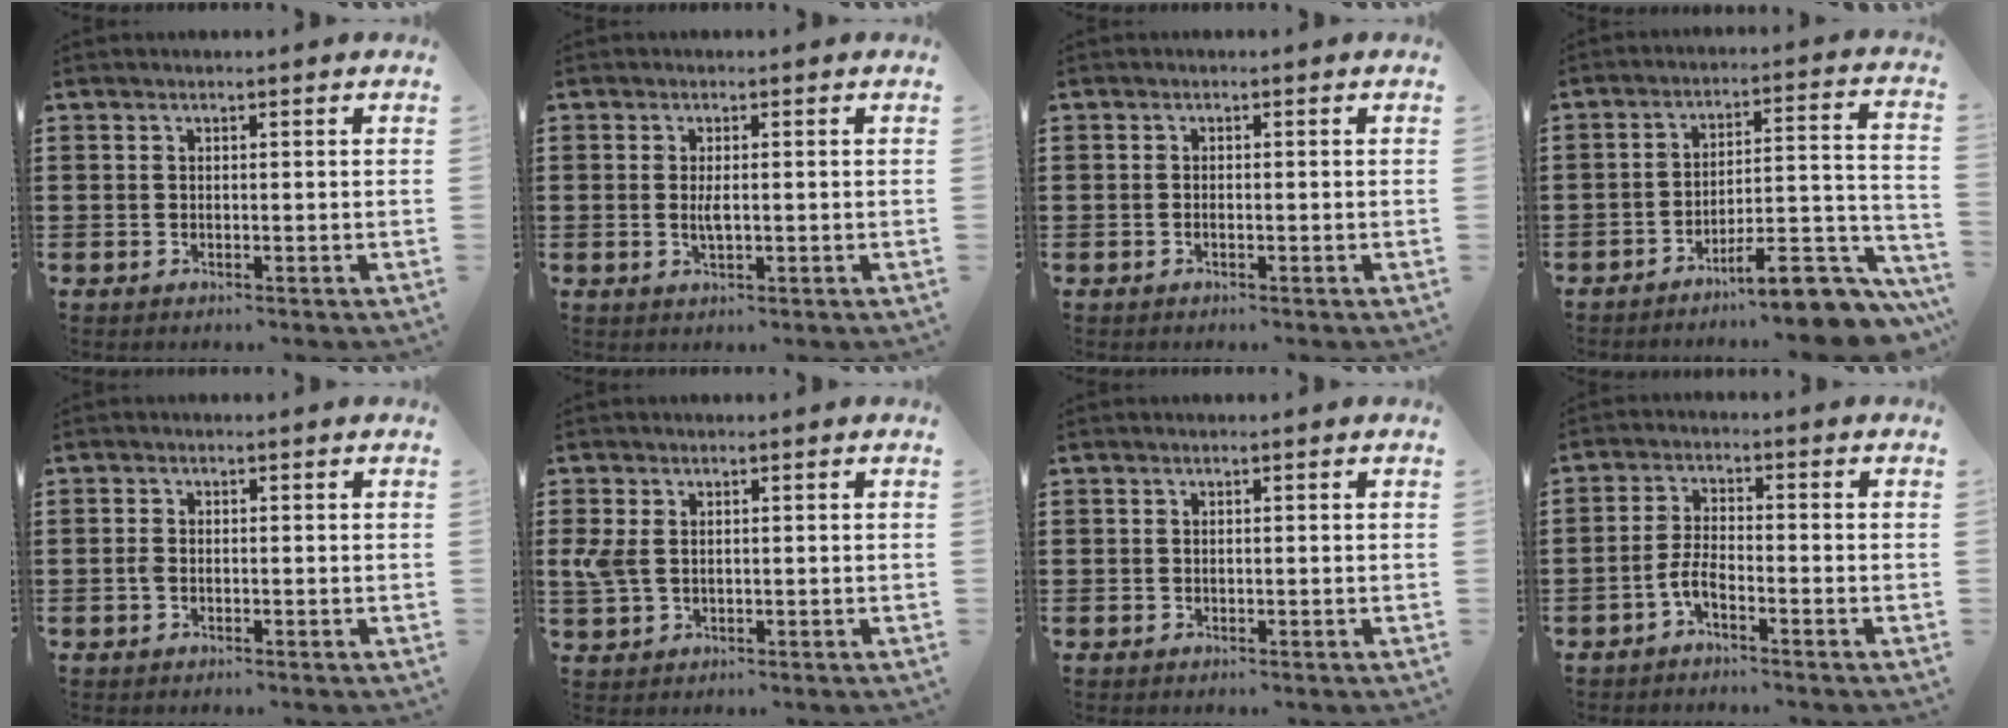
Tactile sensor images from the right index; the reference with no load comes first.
{"total": 2.2, "force": [0.0, 0.6, 2.1], "torque": [-0.047, -0.006, -0.003]}
{"total": 0.6, "force": [-0.4, -0.1, 0.4], "torque": [-0.010, -0.007, -0.006]}
{"total": 10.7, "force": [-8.8, 1.7, 5.9], "torque": [-0.075, 0.024, -0.161]}
{"total": 1.0, "force": [-0.4, 0.6, 0.8], "torque": [-0.023, -0.003, -0.011]}
{"total": 3.0, "force": [0.5, 1.9, 2.4], "torque": [-0.073, -0.004, 0.002]}
{"total": 0.0}
{"total": 3.5, "force": [-2.2, 0.7, 2.7], "torque": [-0.071, -0.007, -0.046]}